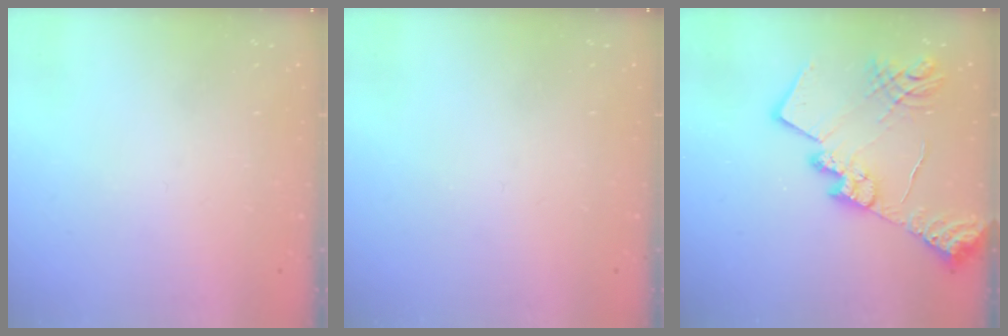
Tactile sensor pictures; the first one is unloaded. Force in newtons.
{"total": 0.0}
{"total": 19.4, "press": 19.4, "slide": 1.9}